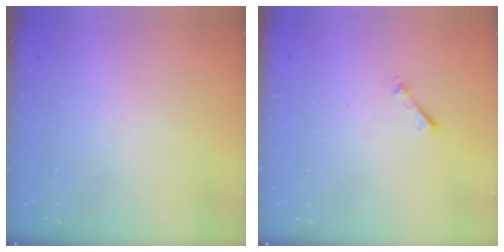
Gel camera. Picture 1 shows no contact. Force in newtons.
{"total": 2.7, "press": 2.7, "slide": 0.4}